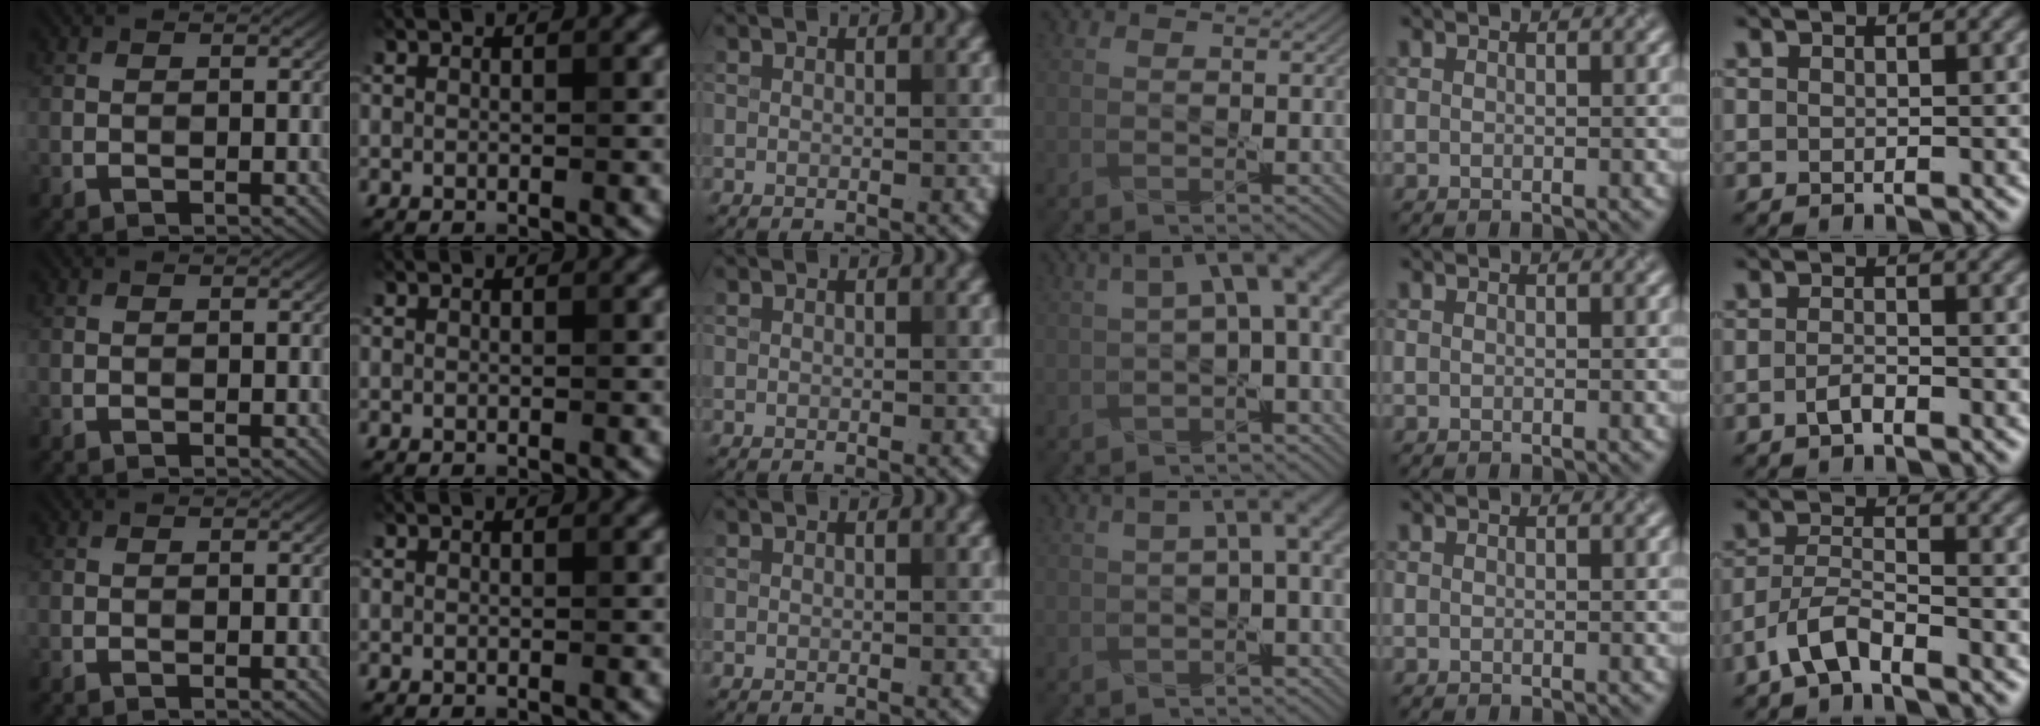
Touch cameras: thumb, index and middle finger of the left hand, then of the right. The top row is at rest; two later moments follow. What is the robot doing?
{"motion": "pour", "object": "sugar"}